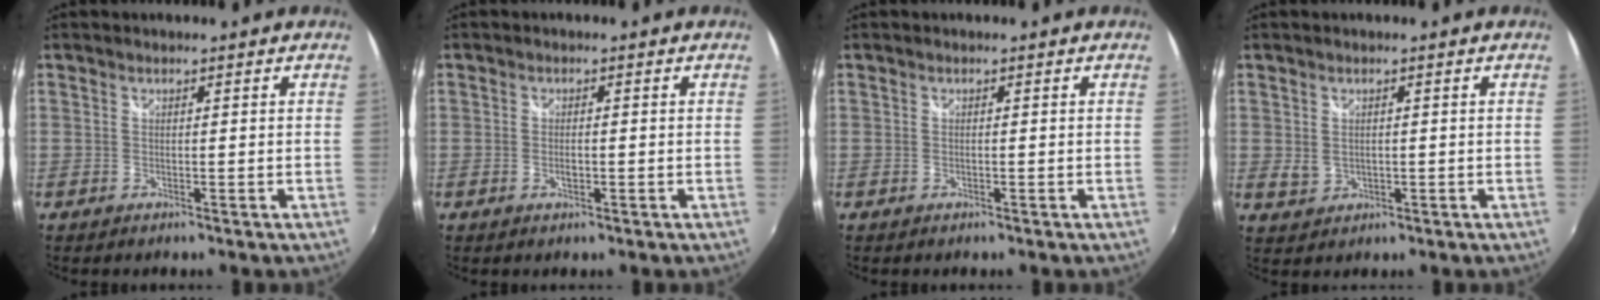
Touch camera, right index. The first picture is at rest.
{"total": 1.5, "force": [-0.5, 0.8, 1.1], "torque": [-0.021, -0.002, -0.008]}
{"total": 0.0}
{"total": 2.5, "force": [0.4, 2.0, 1.4], "torque": [-0.023, -0.002, 0.013]}